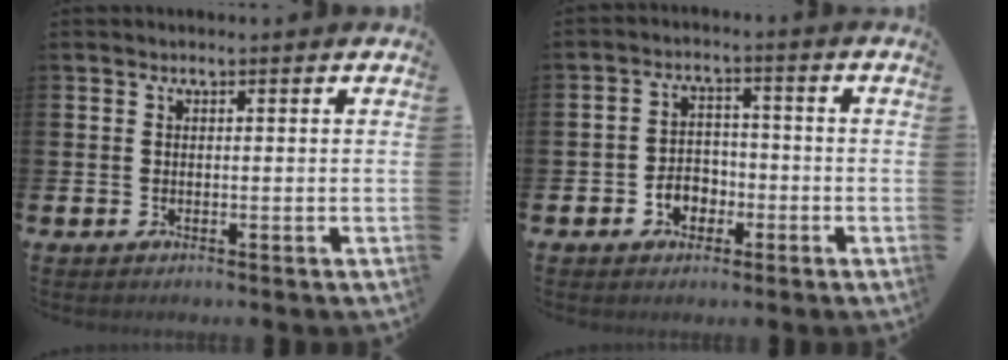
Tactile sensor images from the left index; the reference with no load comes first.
{"total": 3.5, "force": [-1.7, 2.8, 1.4], "torque": [-0.016, -0.001, -0.040]}